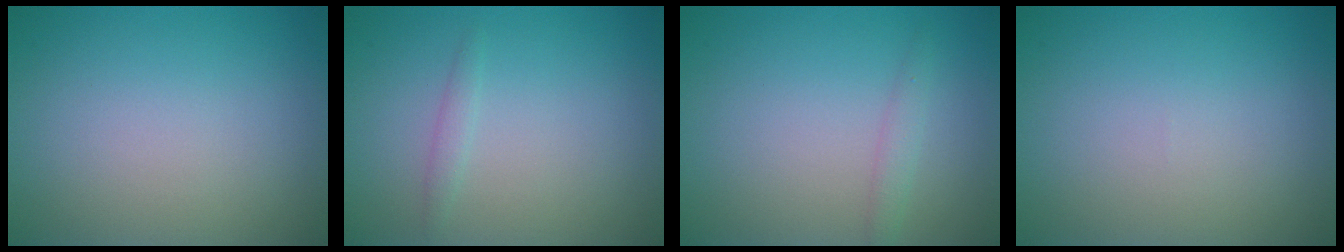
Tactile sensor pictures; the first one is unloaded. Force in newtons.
{"total": 0.9, "press": 0.9, "slide": 0.0}
{"total": 1.2, "press": 1.2, "slide": 0.0}
{"total": 0.0}